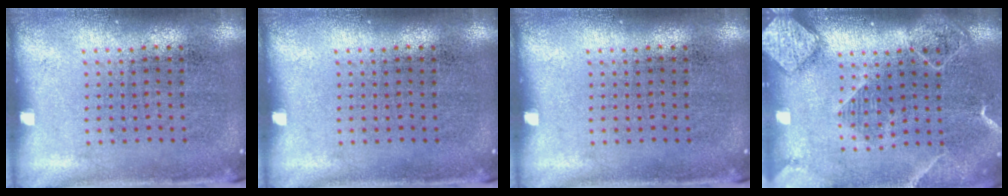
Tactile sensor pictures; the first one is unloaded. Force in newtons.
{"total": 0.0}
{"total": 0.0}
{"total": 2.1, "press": 1.9, "slide": 0.9}